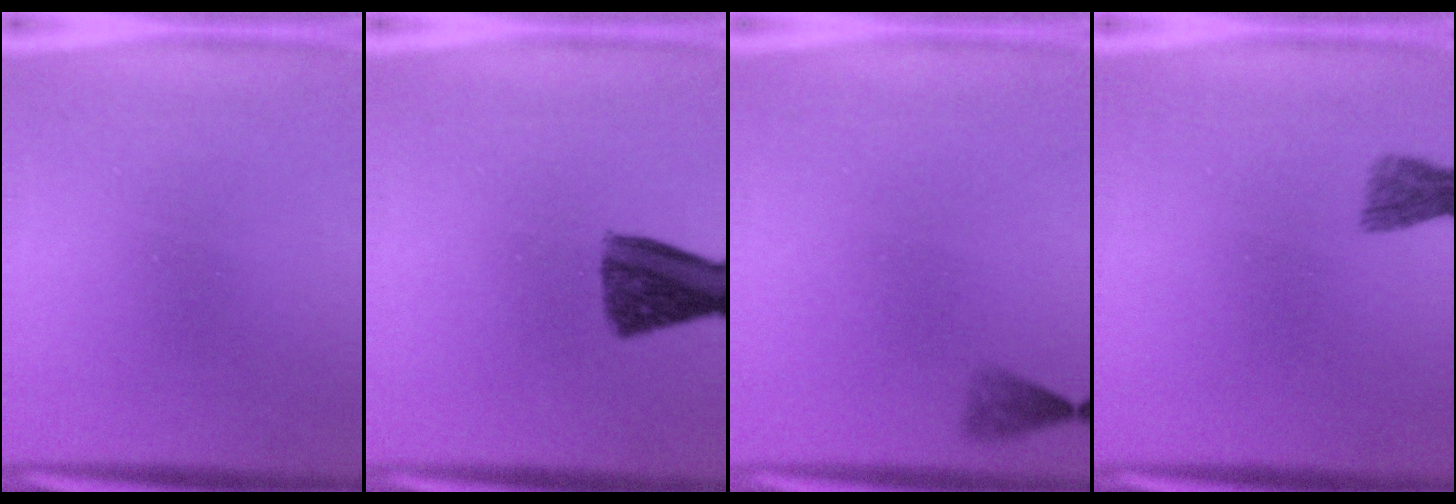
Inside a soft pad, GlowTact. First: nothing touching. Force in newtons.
{"total": 8.2}
{"total": 2.1}
{"total": 1.9}